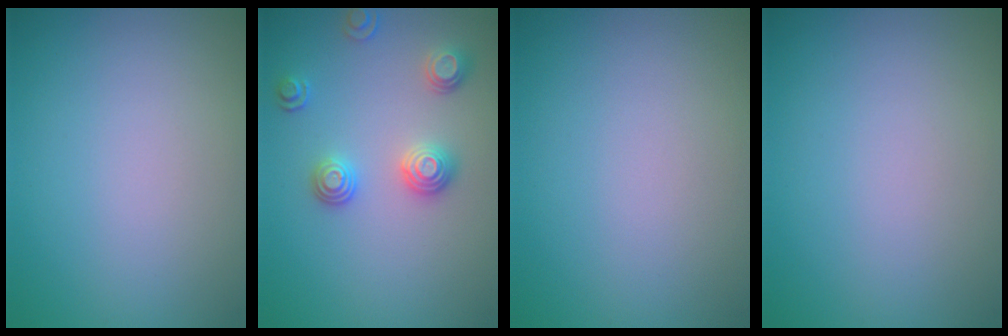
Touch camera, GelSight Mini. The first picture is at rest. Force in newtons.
{"total": 2.9, "press": 2.5, "slide": 1.5}
{"total": 0.0}
{"total": 0.0}